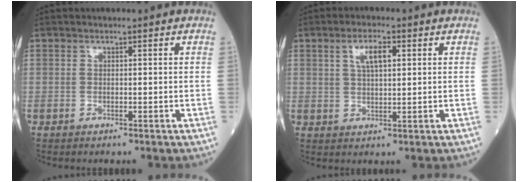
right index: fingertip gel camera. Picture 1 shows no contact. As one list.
[{"total": 4.4, "force": [1.7, 1.4, 3.8], "torque": [-0.073, 0.007, 0.031]}]